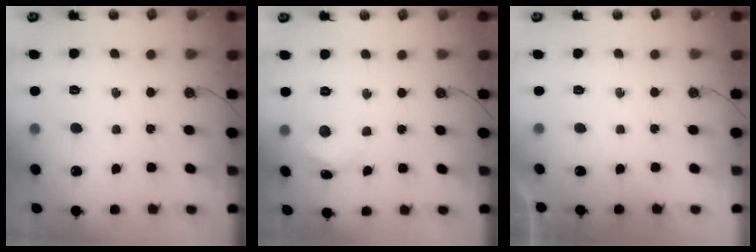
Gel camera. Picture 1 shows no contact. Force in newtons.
{"total": 3.3, "press": 3.3, "slide": 0.4}
{"total": 0.0}